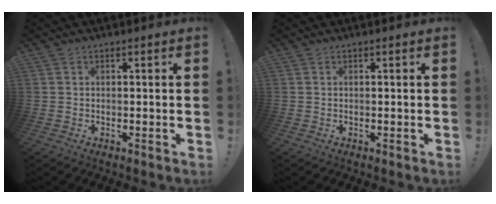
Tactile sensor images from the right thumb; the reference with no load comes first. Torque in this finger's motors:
{"motor_torque": [0.00, 0.00, 0.13, -0.08, 0.05]}